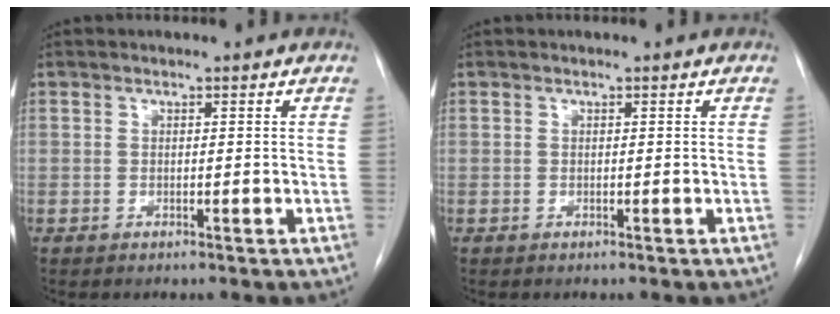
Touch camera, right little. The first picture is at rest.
{"total": 0.0}